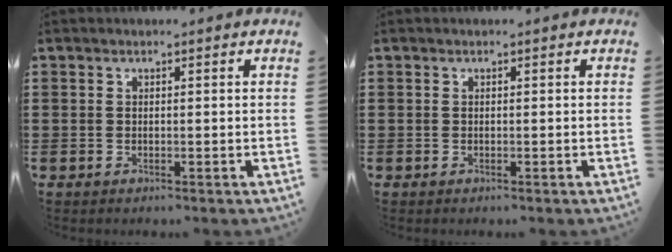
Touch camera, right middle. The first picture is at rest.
{"total": 0.0}